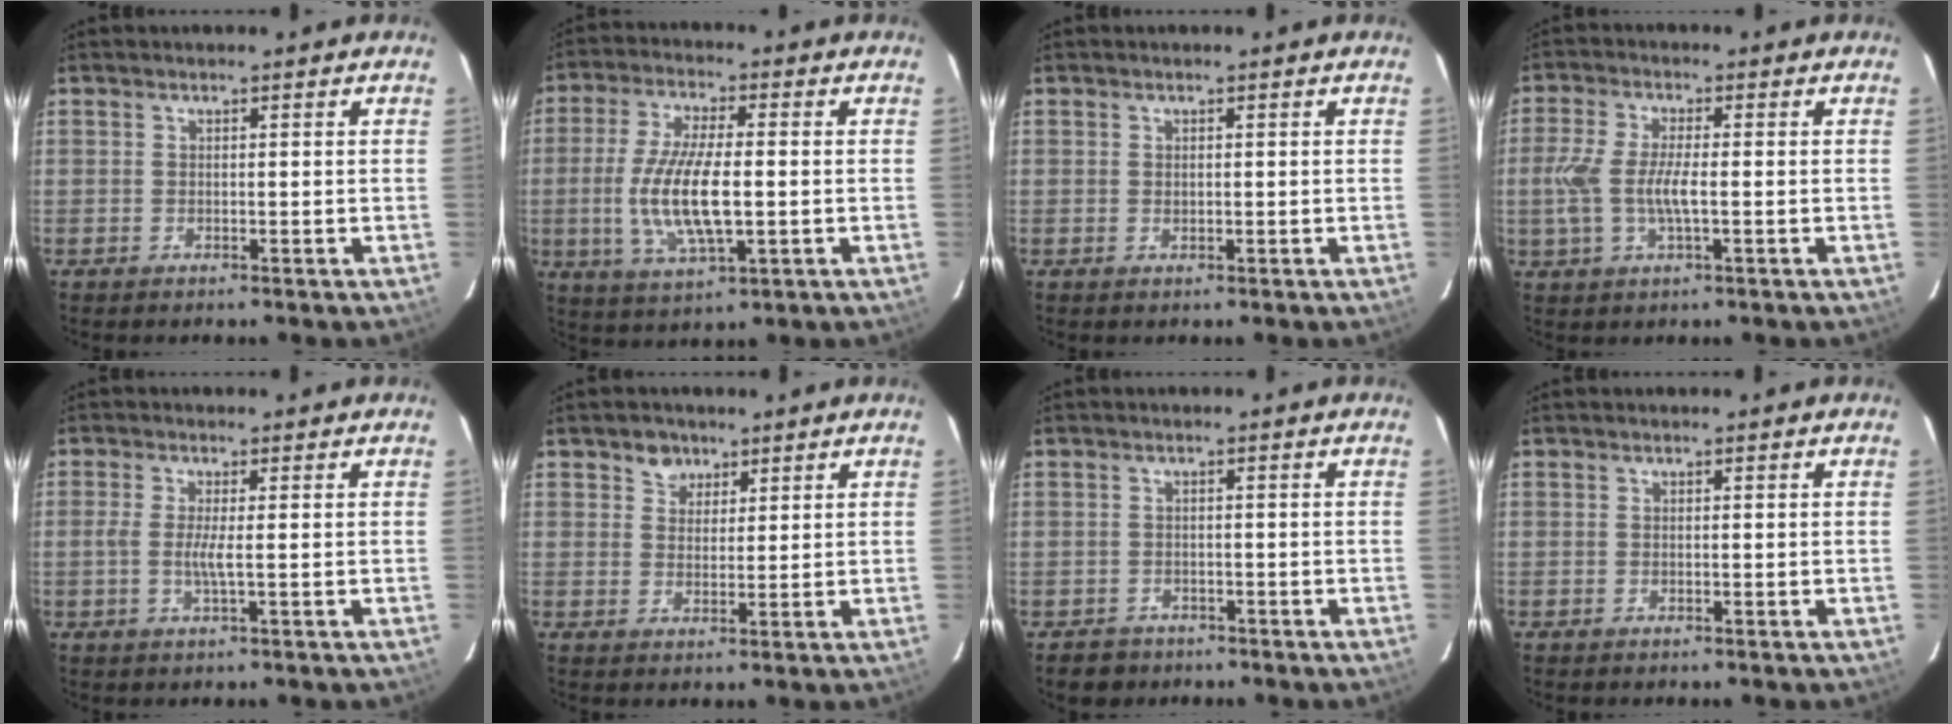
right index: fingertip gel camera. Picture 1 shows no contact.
{"total": 12.8, "force": [-1.3, 4.1, 12.1], "torque": [-0.245, -0.008, -0.022]}
{"total": 0.8, "force": [0.2, 0.5, 0.6], "torque": [-0.010, 0.002, 0.005]}
{"total": 7.6, "force": [-1.0, 2.3, 7.1], "torque": [-0.151, -0.002, -0.021]}
{"total": 3.0, "force": [-0.3, -0.1, 3.0], "torque": [-0.063, -0.004, -0.010]}
{"total": 3.7, "force": [2.3, 2.9, 0.6], "torque": [0.001, 0.007, 0.039]}
{"total": 3.4, "force": [-2.2, 2.6, 0.3], "torque": [-0.010, 0.010, -0.030]}
{"total": 0.0}